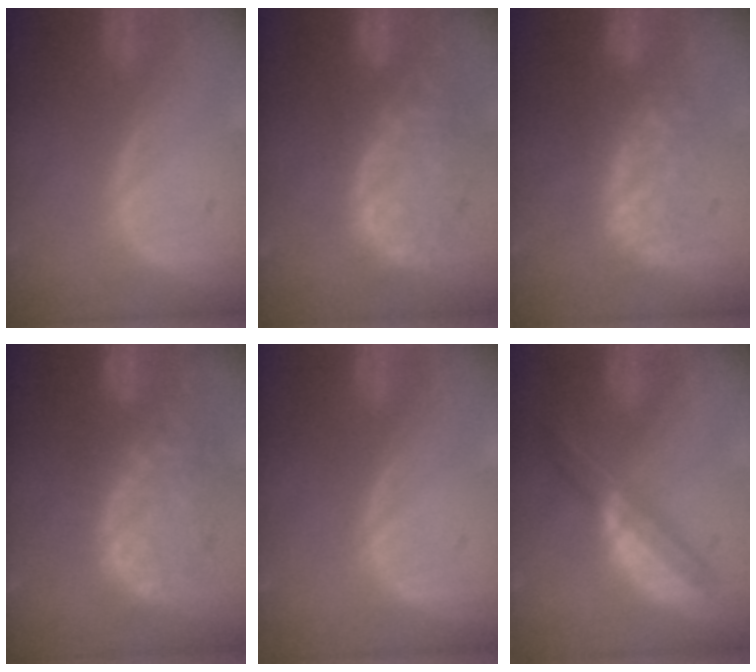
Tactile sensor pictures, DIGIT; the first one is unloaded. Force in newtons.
{"total": 11.2, "press": 9.6, "slide": 5.7}
{"total": 7.9, "press": 7.4, "slide": 2.6}
{"total": 10.9, "press": 9.4, "slide": 5.4}
{"total": 0.0}
{"total": 5.7, "press": 5.3, "slide": 1.9}